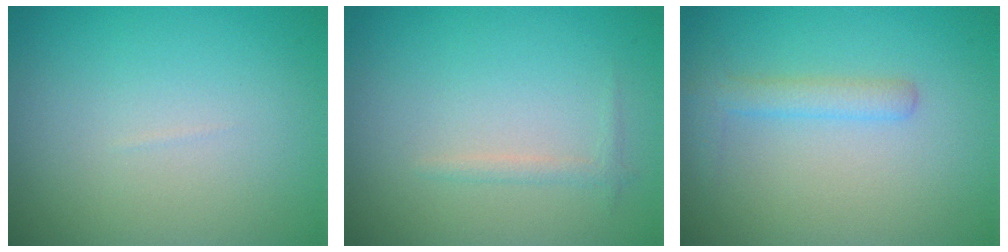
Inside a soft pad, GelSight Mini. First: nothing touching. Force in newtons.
{"total": 0.9, "press": 0.9, "slide": 0.1}
{"total": 1.9, "press": 1.9, "slide": 0.2}